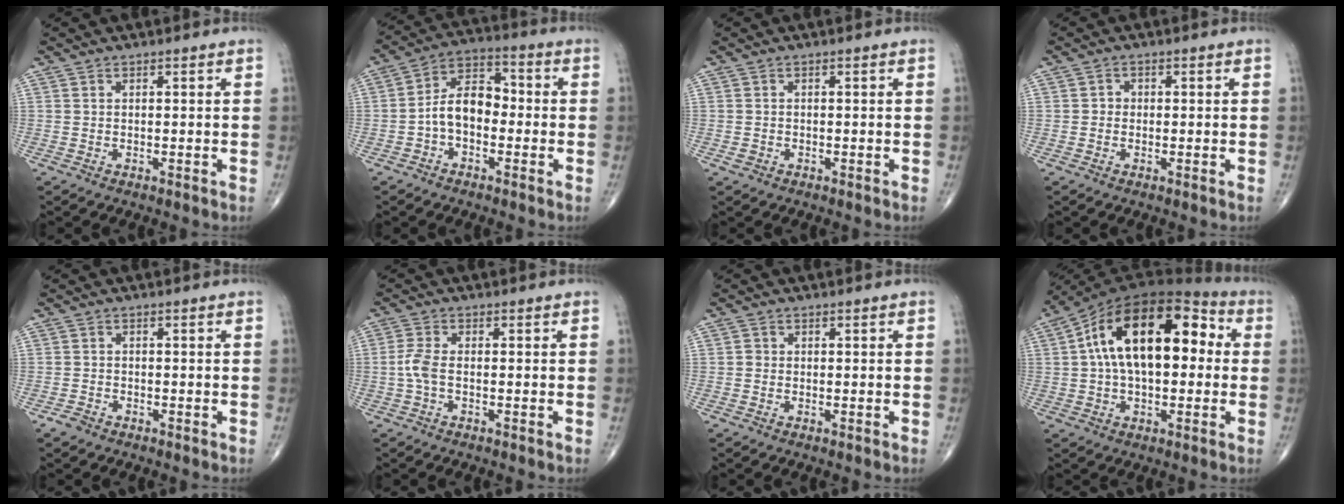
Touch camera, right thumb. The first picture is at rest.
{"total": 8.9, "force": [-1.6, 5.7, 6.6], "torque": [-0.098, 0.037, -0.044]}
{"total": 1.0, "force": [-0.4, 0.8, 0.3], "torque": [-0.005, 0.004, -0.005]}
{"total": 1.3, "force": [-0.2, 1.2, 0.5], "torque": [0.002, 0.004, -0.007]}
{"total": 1.6, "force": [-1.2, 1.0, 0.5], "torque": [-0.013, 0.003, -0.021]}
{"total": 3.3, "force": [-0.7, 1.3, 2.9], "torque": [-0.079, 0.003, -0.019]}
{"total": 0.8, "force": [-0.1, 0.7, 0.2], "torque": [0.000, 0.002, -0.005]}
{"total": 20.7, "force": [2.7, 11.3, 17.1], "torque": [-0.265, 0.044, 0.031]}